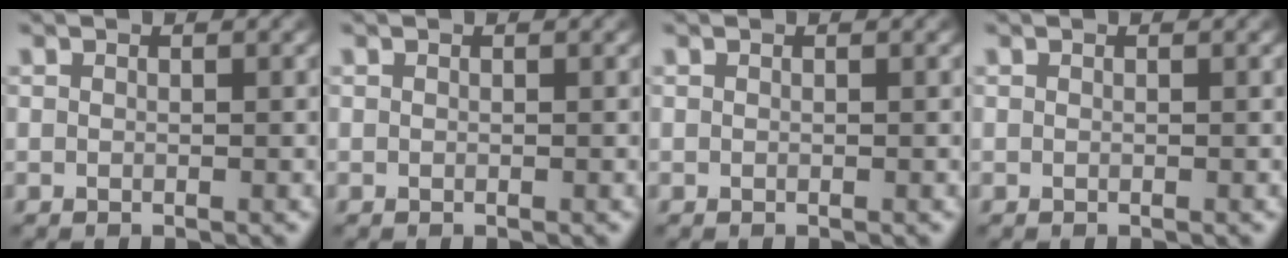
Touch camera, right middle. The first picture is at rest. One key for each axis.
{"total": 0.0}
{"total": 0.0}
{"total": 0.0}